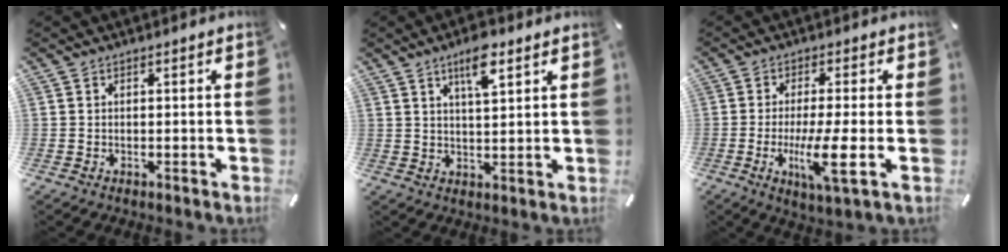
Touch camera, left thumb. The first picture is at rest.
{"total": 7.4, "force": [4.5, 2.4, 5.5], "torque": [-0.094, -0.007, 0.073]}
{"total": 10.3, "force": [-2.1, 1.6, 10.0], "torque": [-0.196, -0.017, -0.039]}